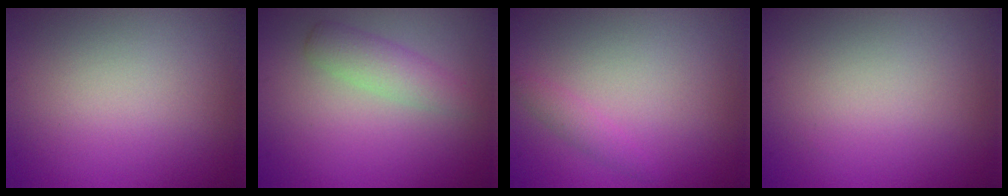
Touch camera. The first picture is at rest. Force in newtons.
{"total": 2.5, "press": 2.5, "slide": 0.0}
{"total": 1.1, "press": 1.1, "slide": 0.1}
{"total": 0.0}